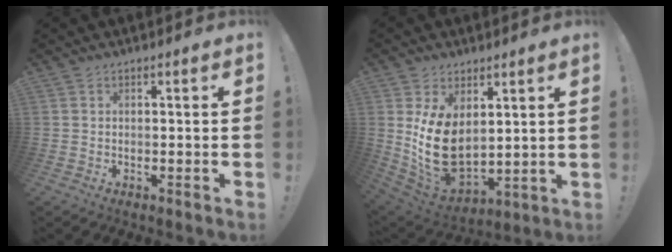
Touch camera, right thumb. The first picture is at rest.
{"total": 14.1, "force": [2.8, 9.4, 10.2], "torque": [-0.204, -0.034, 0.060]}